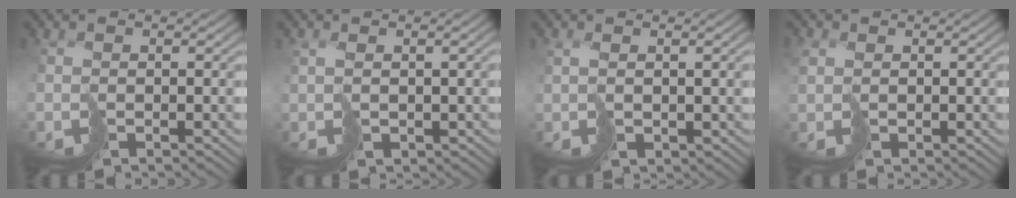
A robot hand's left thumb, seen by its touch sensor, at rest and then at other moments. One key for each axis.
{"total": 2.7, "fx": 0.6, "fy": 1.4, "fz": 2.3, "tx": -0.049, "ty": -0.003, "tz": 0.020}
{"total": 2.8, "fx": 1.0, "fy": 1.1, "fz": 2.3, "tx": -0.052, "ty": 0.001, "tz": 0.028}
{"total": 2.2, "fx": 0.6, "fy": 1.9, "fz": 0.9, "tx": -0.038, "ty": 0.000, "tz": 0.009}